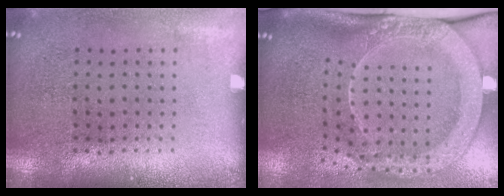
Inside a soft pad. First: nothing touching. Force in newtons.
{"total": 3.1, "press": 2.2, "slide": 2.1}